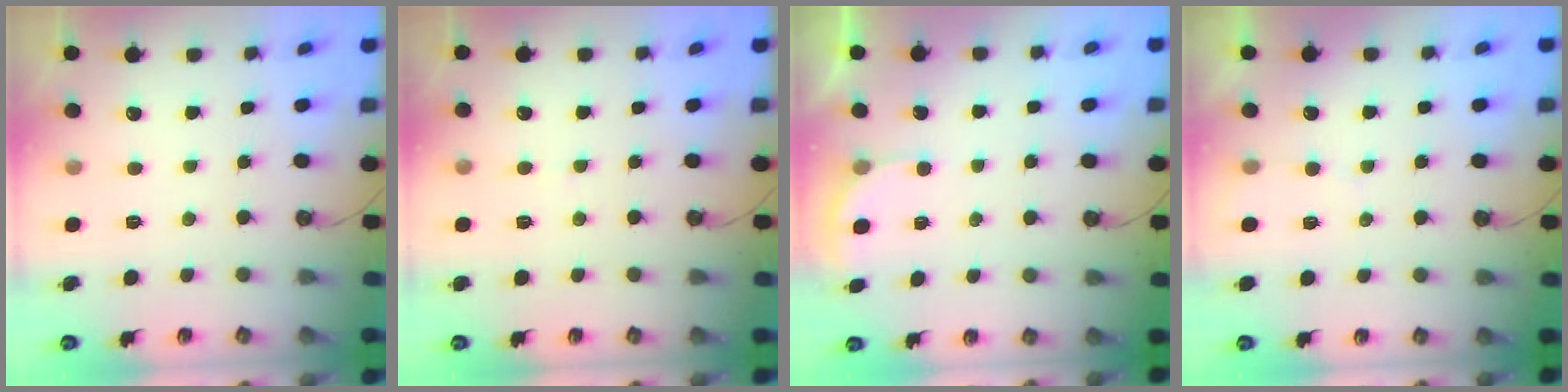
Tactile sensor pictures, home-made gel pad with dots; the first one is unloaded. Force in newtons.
{"total": 5.5, "press": 5.5, "slide": 0.6}
{"total": 2.1, "press": 2.1, "slide": 0.2}
{"total": 1.7, "press": 1.7, "slide": 0.2}